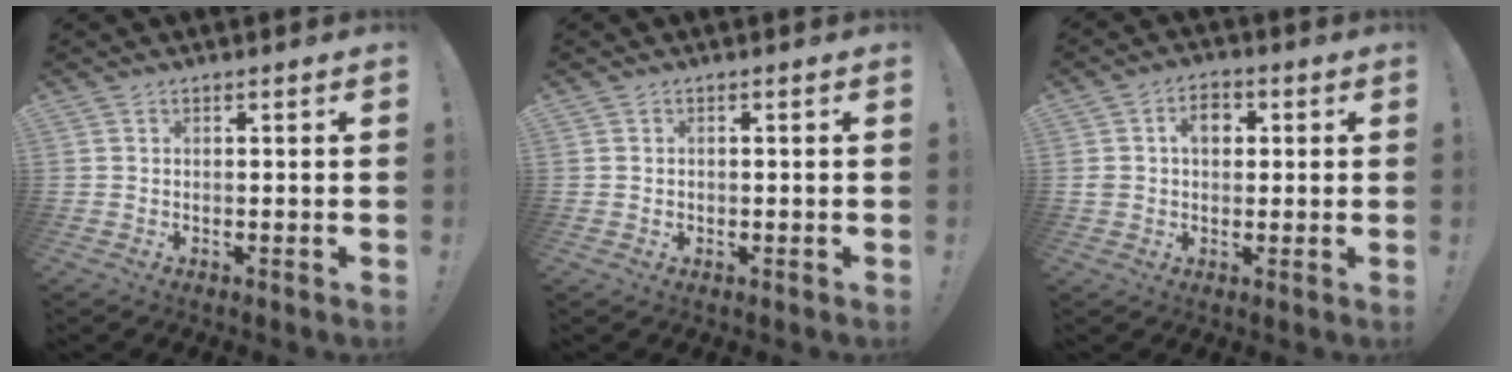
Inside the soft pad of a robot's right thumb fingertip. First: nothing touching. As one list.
[{"total": 0.6, "force": [-0.1, 0.6, 0.0], "torque": [-0.006, 0.005, 0.000]}, {"total": 7.1, "force": [1.6, 5.3, 4.4], "torque": [-0.068, 0.009, 0.026]}]